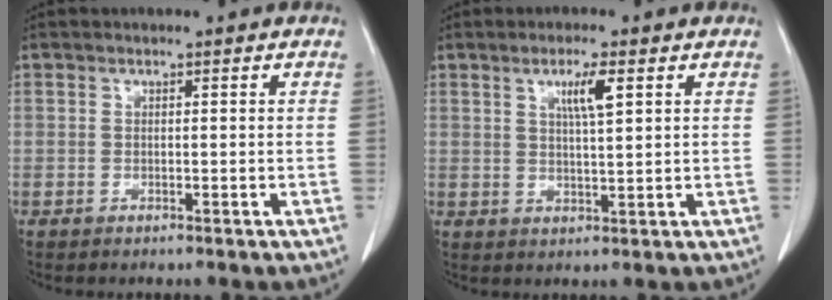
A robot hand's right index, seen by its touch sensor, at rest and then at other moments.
{"total": 4.3, "force": [1.9, 0.1, 3.9], "torque": [-0.068, -0.002, 0.035]}